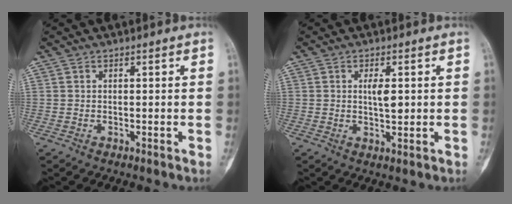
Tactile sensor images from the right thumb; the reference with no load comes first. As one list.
[{"total": 3.8, "force": [0.6, 1.4, 3.5], "torque": [-0.053, -0.003, 0.011]}]